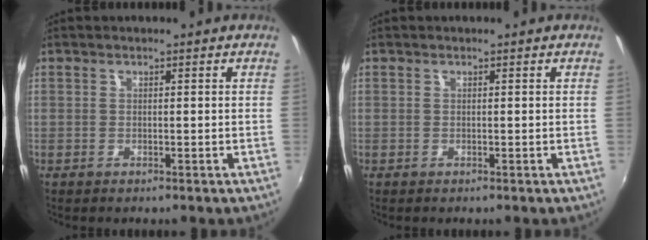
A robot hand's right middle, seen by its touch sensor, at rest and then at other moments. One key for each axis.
{"total": 0.0}